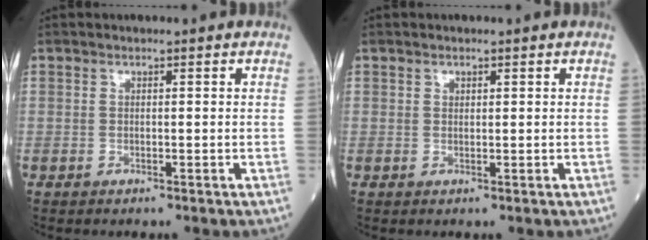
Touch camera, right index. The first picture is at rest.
{"total": 0.5, "force": [0.3, 0.4, 0.2], "torque": [-0.002, -0.002, 0.004]}